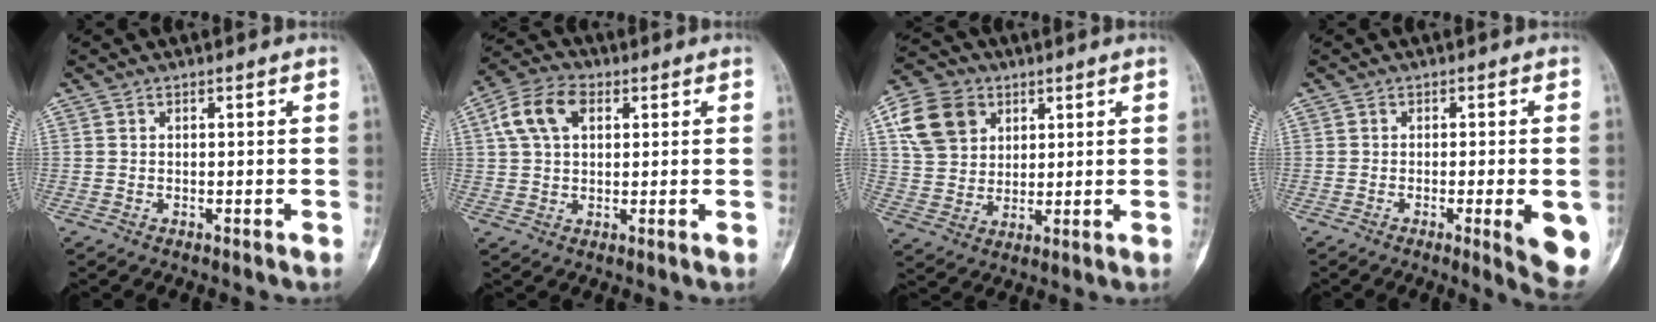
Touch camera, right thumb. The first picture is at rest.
{"total": 9.0, "force": [2.9, 5.7, 6.3], "torque": [-0.120, 0.016, 0.048]}
{"total": 11.9, "force": [4.5, 9.4, 5.7], "torque": [-0.089, -0.003, 0.085]}
{"total": 8.1, "force": [-2.3, 1.4, 7.7], "torque": [-0.088, -0.013, -0.028]}